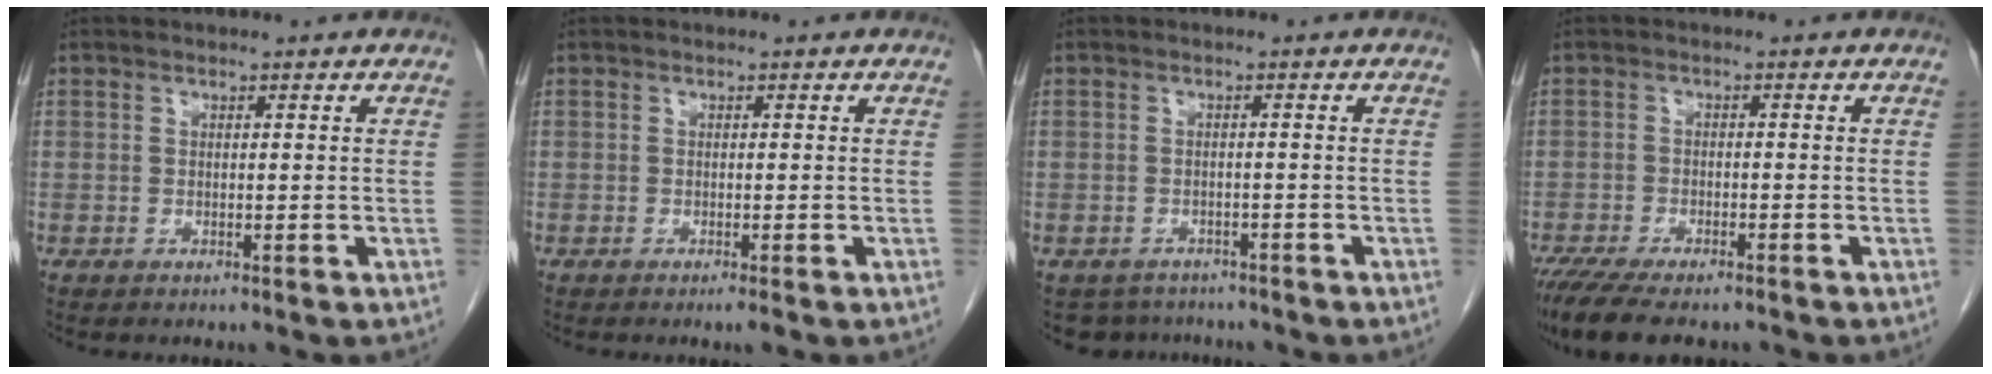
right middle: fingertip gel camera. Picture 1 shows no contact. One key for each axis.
{"total": 0.9, "fx": -0.6, "fy": -0.1, "fz": 0.7, "tx": -0.012, "ty": -0.002, "tz": -0.009}
{"total": 4.8, "fx": -4.2, "fy": 2.4, "fz": 0.0, "tx": 0.006, "ty": 0.004, "tz": -0.058}
{"total": 10.8, "fx": -8.6, "fy": 3.0, "fz": 5.8, "tx": -0.098, "ty": -0.013, "tz": -0.135}